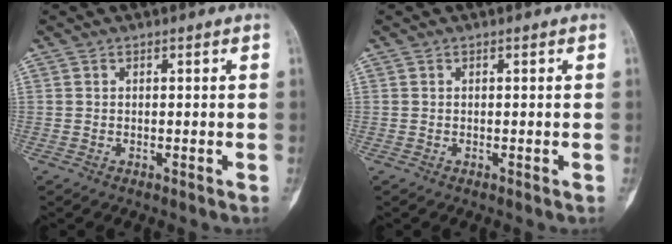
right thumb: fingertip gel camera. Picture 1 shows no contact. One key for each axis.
{"total": 0.0}